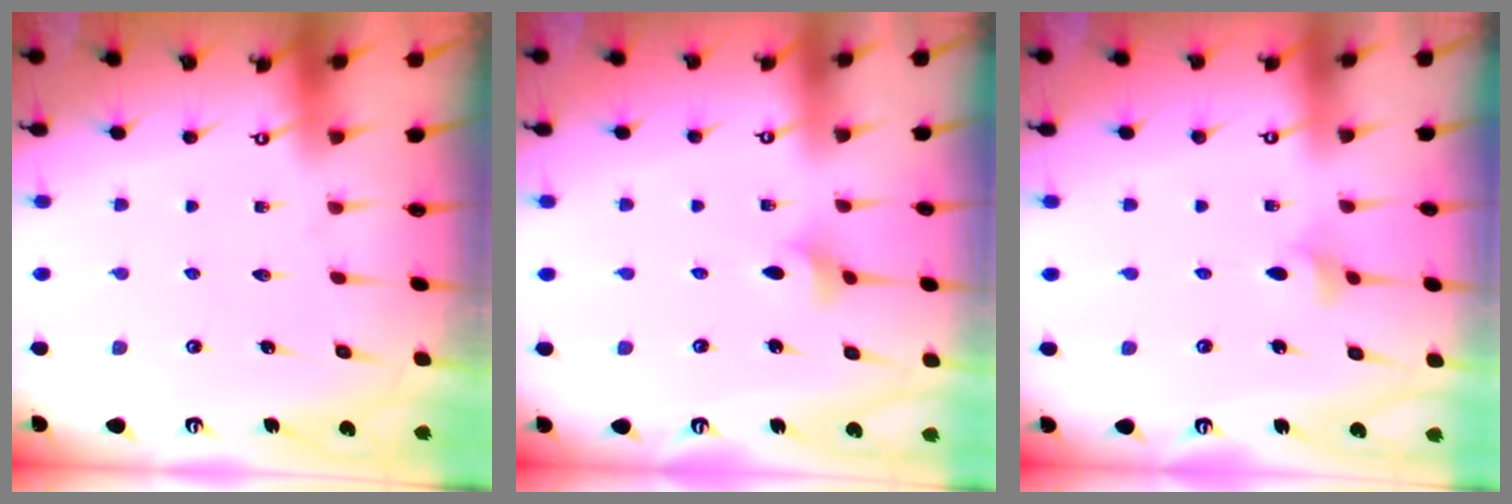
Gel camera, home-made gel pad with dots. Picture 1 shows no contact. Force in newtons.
{"total": 2.8, "press": 2.8, "slide": 0.6}
{"total": 3.2, "press": 3.1, "slide": 0.6}